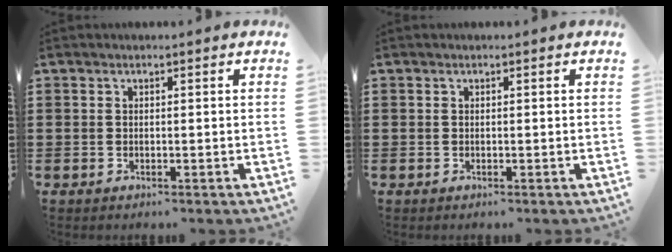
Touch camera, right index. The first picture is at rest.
{"total": 0.0}